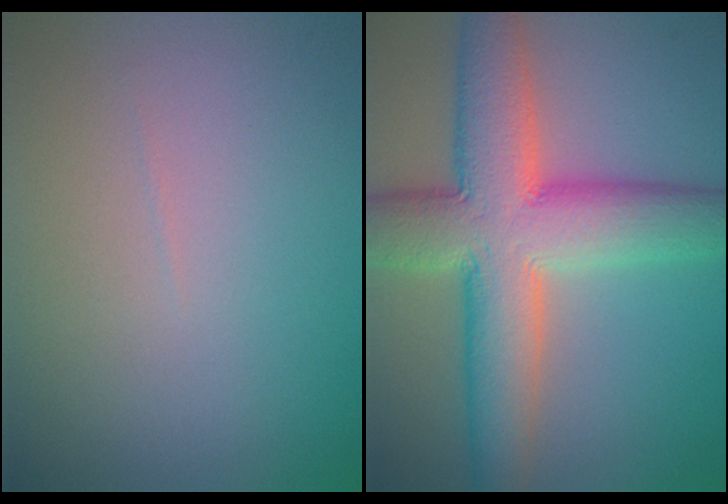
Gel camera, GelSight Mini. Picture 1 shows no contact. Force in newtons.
{"total": 10.7, "press": 10.7, "slide": 0.4}